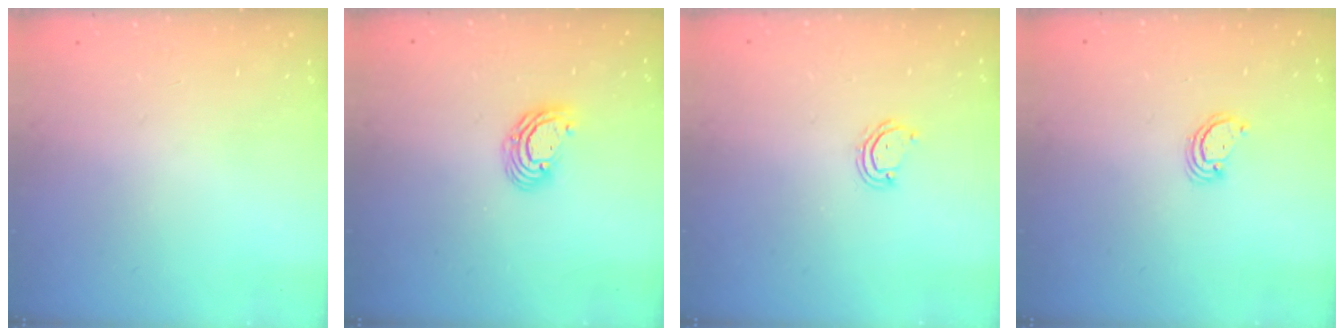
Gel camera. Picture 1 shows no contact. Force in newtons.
{"total": 6.1, "press": 6.1, "slide": 0.3}
{"total": 4.2, "press": 4.1, "slide": 0.4}
{"total": 2.3, "press": 2.3, "slide": 0.1}